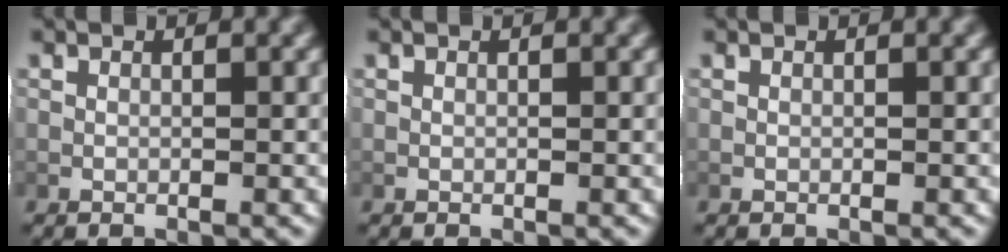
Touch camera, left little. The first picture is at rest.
{"total": 0.0}
{"total": 0.0}